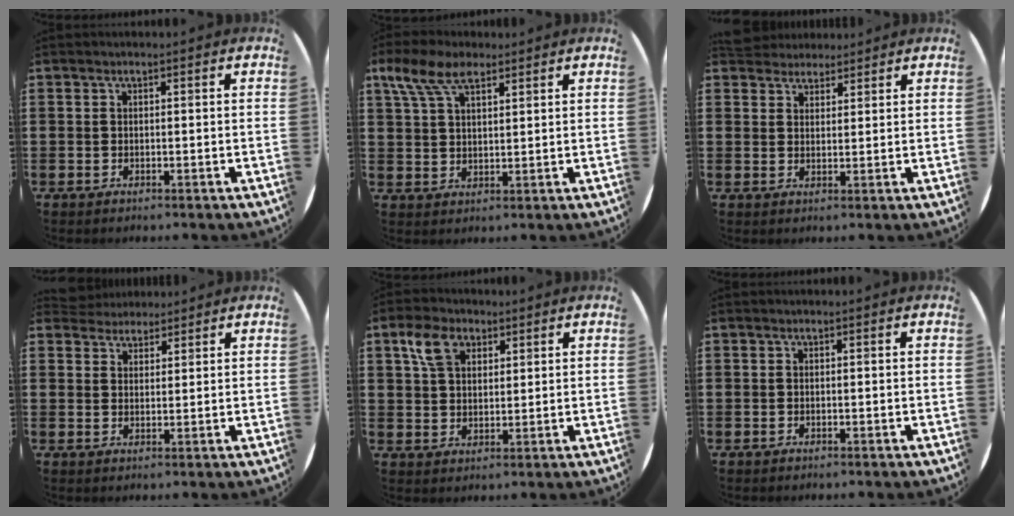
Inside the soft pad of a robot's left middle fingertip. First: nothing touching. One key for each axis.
{"total": 6.6, "fx": 4.4, "fy": 3.0, "fz": 3.9, "tx": -0.089, "ty": -0.001, "tz": 0.082}
{"total": 3.6, "fx": 3.4, "fy": 1.2, "fz": -0.1, "tx": -0.009, "ty": -0.003, "tz": 0.066}
{"total": 2.9, "fx": 2.7, "fy": 1.0, "fz": -0.2, "tx": -0.004, "ty": -0.001, "tz": 0.052}
{"total": 5.4, "fx": 3.2, "fy": 3.3, "fz": 2.8, "tx": -0.060, "ty": 0.007, "tz": 0.058}
{"total": 0.0}